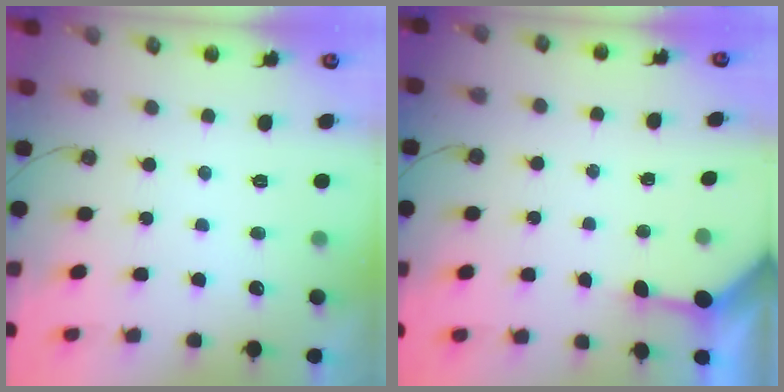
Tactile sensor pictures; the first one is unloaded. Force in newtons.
{"total": 3.5, "press": 3.4, "slide": 0.4}